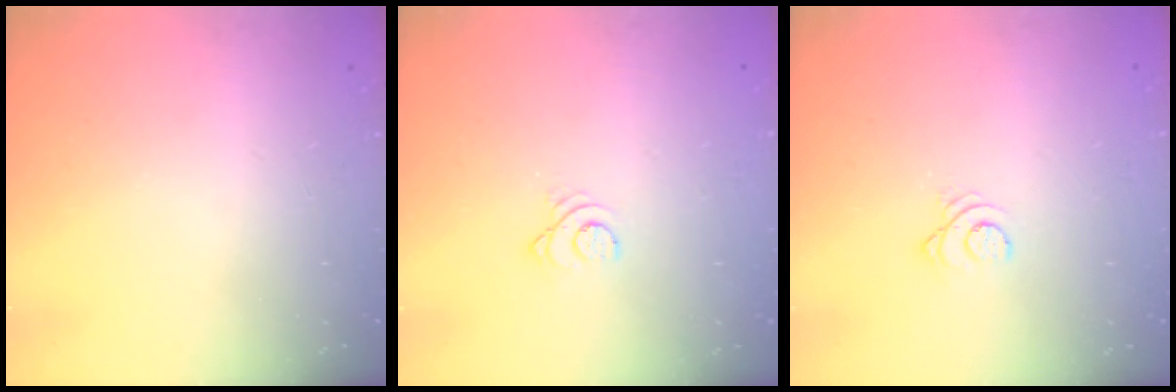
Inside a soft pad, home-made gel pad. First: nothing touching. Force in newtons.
{"total": 2.5, "press": 2.5, "slide": 0.2}
{"total": 2.5, "press": 2.5, "slide": 0.2}